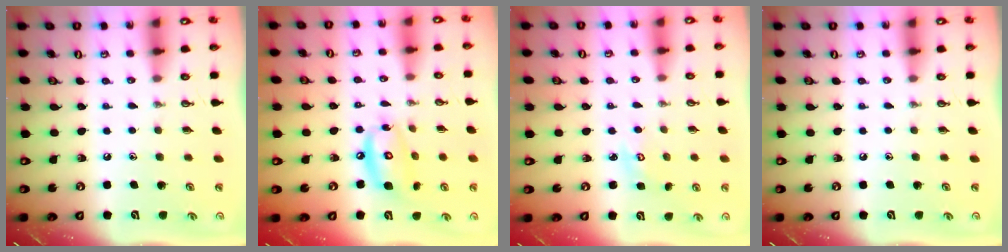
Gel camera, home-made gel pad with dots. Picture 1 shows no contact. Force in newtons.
{"total": 12.0, "press": 12.0, "slide": 1.2}
{"total": 2.8, "press": 2.8, "slide": 0.3}
{"total": 0.0}